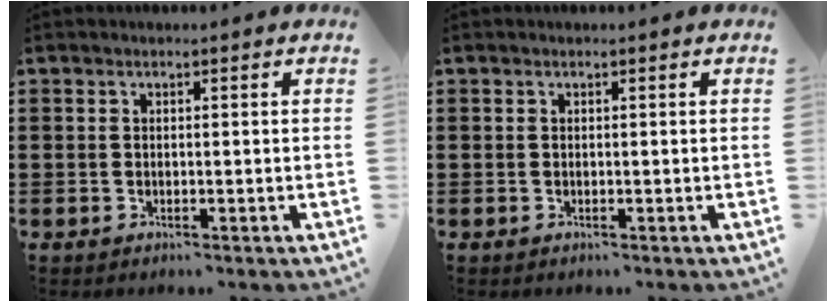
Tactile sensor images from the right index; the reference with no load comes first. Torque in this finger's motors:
{"motor_torque": [-0.23, -0.06, -0.02, 0.00]}